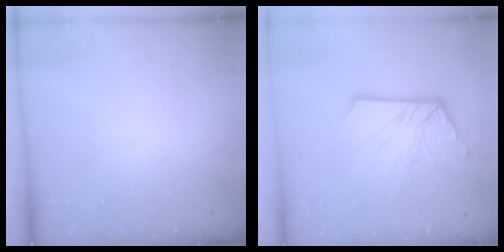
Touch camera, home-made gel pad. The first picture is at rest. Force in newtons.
{"total": 12.9, "press": 12.8, "slide": 1.4}